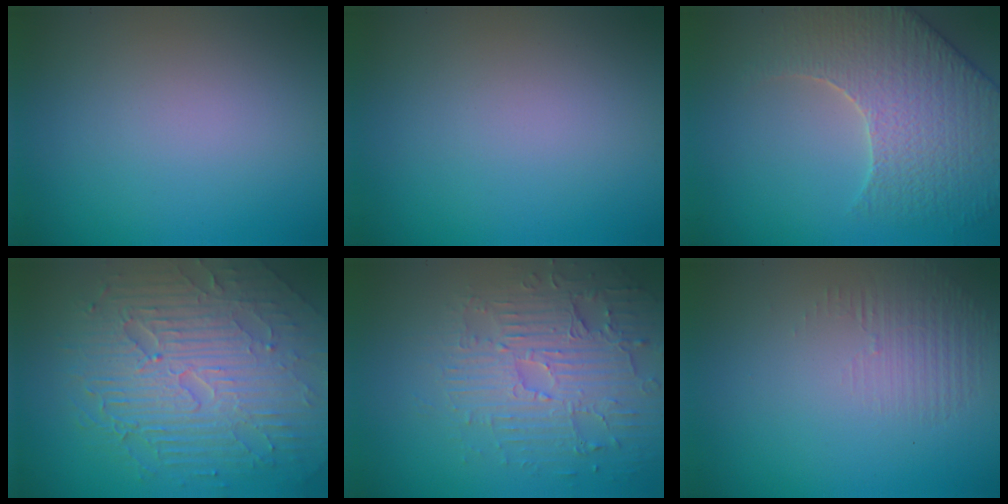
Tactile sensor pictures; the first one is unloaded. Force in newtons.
{"total": 0.0}
{"total": 6.0, "press": 5.4, "slide": 2.7}
{"total": 9.4, "press": 6.2, "slide": 7.1}
{"total": 4.4, "press": 4.0, "slide": 1.8}
{"total": 1.4, "press": 0.1, "slide": 1.4}